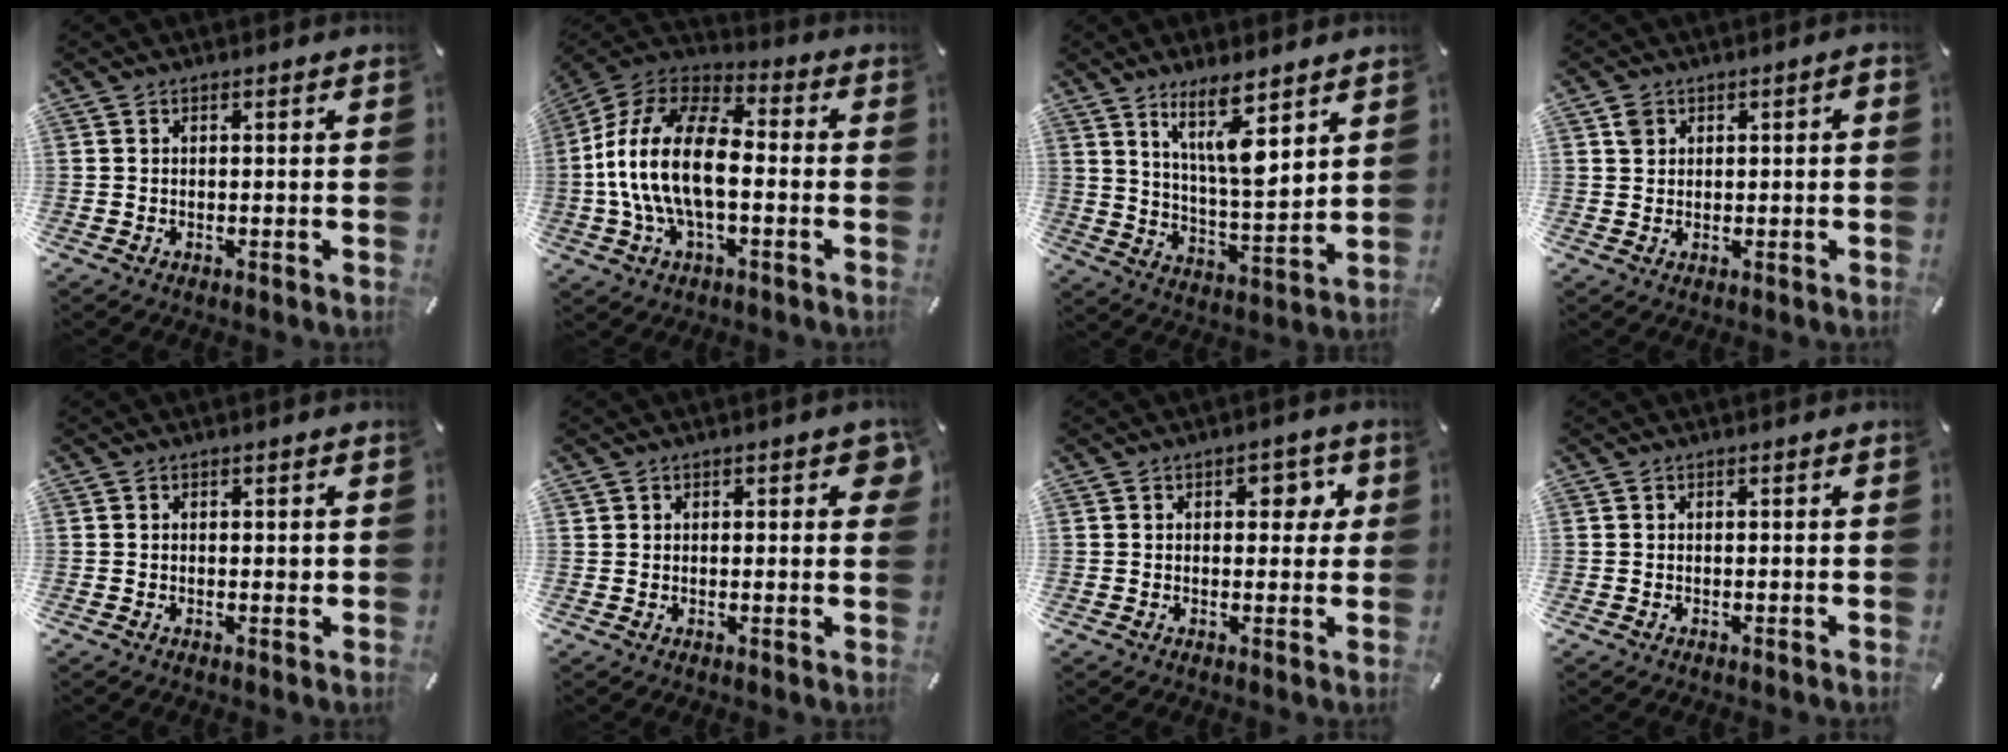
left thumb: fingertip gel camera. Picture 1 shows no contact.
{"total": 17.8, "force": [-3.0, 9.8, 14.5], "torque": [-0.302, 0.016, -0.052]}
{"total": 12.4, "force": [7.8, 3.2, 9.1], "torque": [-0.163, -0.042, 0.135]}
{"total": 2.3, "force": [0.5, 2.0, 1.0], "torque": [-0.015, 0.003, 0.005]}
{"total": 0.9, "force": [0.1, 0.6, 0.7], "torque": [-0.004, 0.000, -0.001]}
{"total": 3.0, "force": [1.3, 1.7, 2.1], "torque": [-0.020, -0.002, 0.017]}
{"total": 4.7, "force": [1.3, 3.0, 3.5], "torque": [-0.036, -0.005, 0.009]}
{"total": 0.0}